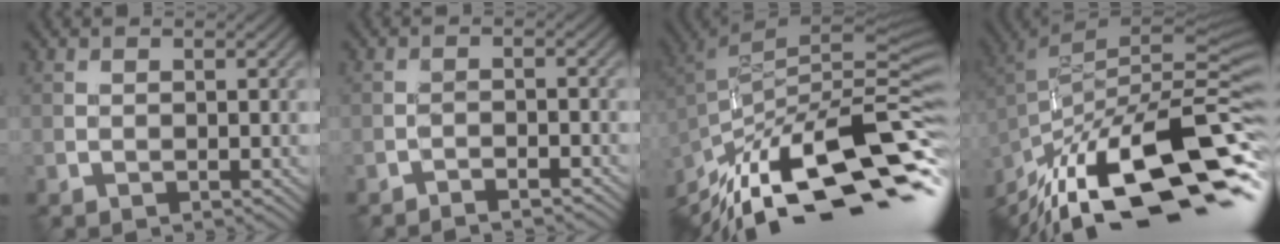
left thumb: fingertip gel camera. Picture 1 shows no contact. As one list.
[{"total": 2.2, "force": [-2.0, 0.2, 0.9], "torque": [-0.016, 0.006, -0.039]}, {"total": 15.2, "force": [-7.9, 4.9, 12.1], "torque": [-0.246, 0.009, -0.143]}, {"total": 16.9, "force": [-9.4, 5.1, 13.0], "torque": [-0.245, 0.016, -0.166]}]